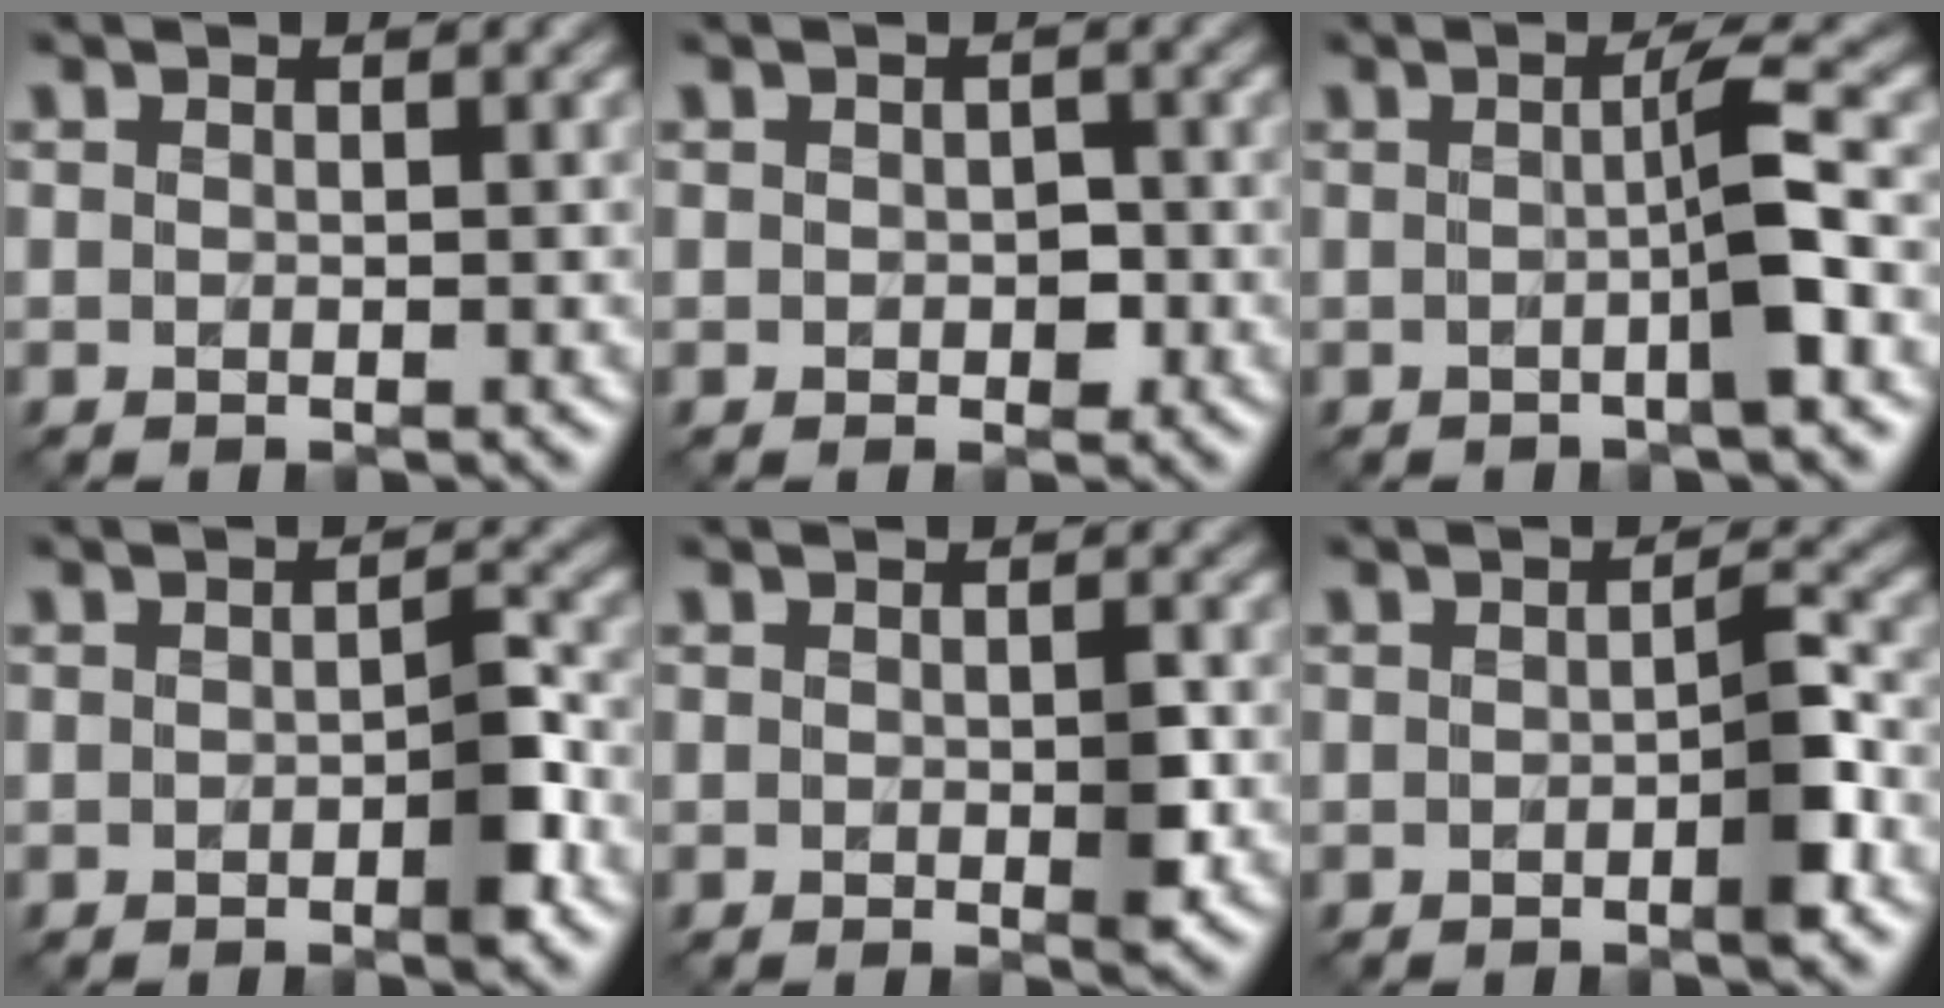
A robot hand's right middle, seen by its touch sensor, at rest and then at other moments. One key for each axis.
{"total": 1.3, "fx": -0.2, "fy": 1.0, "fz": 0.9, "tx": -0.014, "ty": -0.005, "tz": -0.004}
{"total": 3.7, "fx": -0.4, "fy": 0.4, "fz": 3.6, "tx": -0.053, "ty": 0.005, "tz": -0.014}
{"total": 2.6, "fx": -0.9, "fy": 0.8, "fz": 2.3, "tx": -0.032, "ty": 0.002, "tz": -0.015}
{"total": 1.8, "fx": -0.2, "fy": 0.4, "fz": 1.7, "tx": -0.025, "ty": -0.004, "tz": -0.004}
{"total": 2.7, "fx": -0.9, "fy": 0.5, "fz": 2.5, "tx": -0.038, "ty": 0.003, "tz": -0.015}